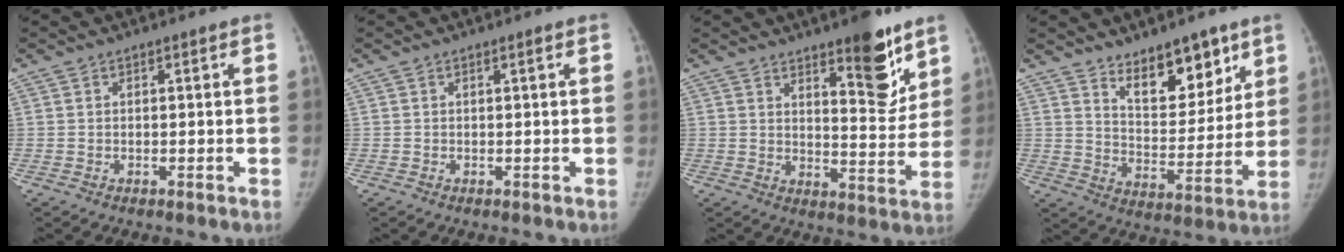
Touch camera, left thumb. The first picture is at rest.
{"total": 0.0}
{"total": 12.1, "force": [7.7, 4.1, 8.4], "torque": [-0.079, -0.056, 0.113]}
{"total": 13.0, "force": [8.8, 6.2, 7.2], "torque": [-0.062, -0.067, 0.149]}